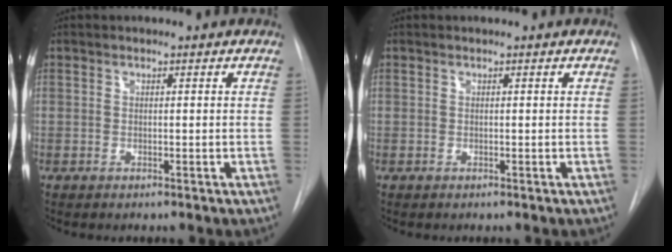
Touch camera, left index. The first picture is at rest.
{"total": 0.0}